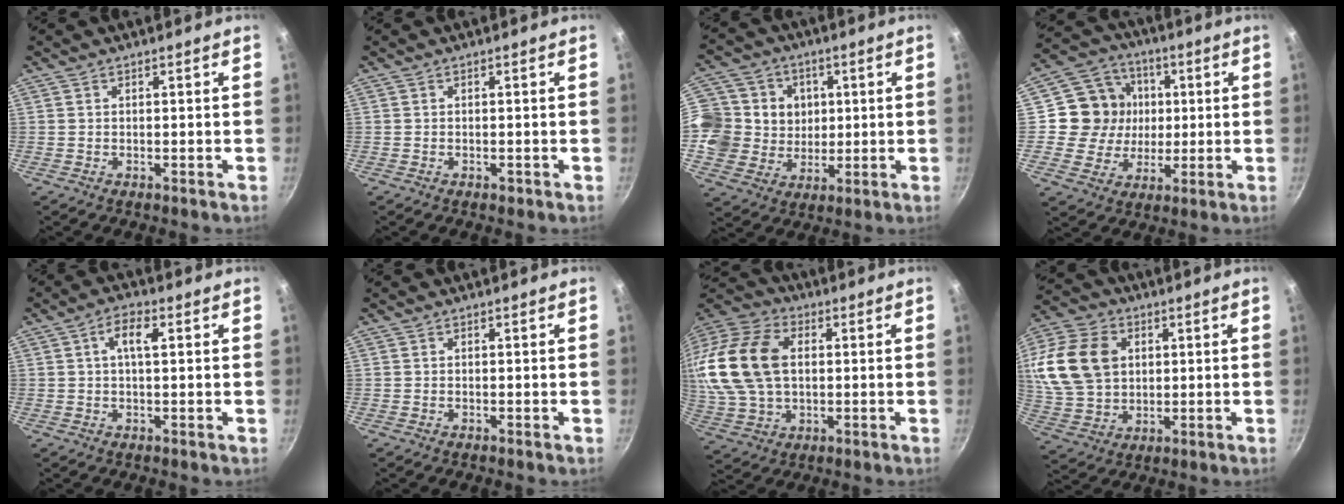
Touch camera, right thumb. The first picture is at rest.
{"total": 0.7, "force": [-0.4, 0.4, 0.5], "torque": [-0.008, 0.003, -0.004]}
{"total": 14.3, "force": [2.5, 13.2, 5.0], "torque": [-0.070, -0.002, 0.039]}
{"total": 12.9, "force": [1.4, 12.1, 4.0], "torque": [-0.042, 0.014, 0.013]}
{"total": 4.6, "force": [1.1, 1.9, 4.1], "torque": [-0.075, 0.013, 0.015]}
{"total": 0.0}
{"total": 20.0, "force": [2.4, 13.5, 14.6], "torque": [-0.281, 0.020, 0.043]}
{"total": 20.3, "force": [4.6, 15.1, 12.8], "torque": [-0.255, 0.007, 0.090]}